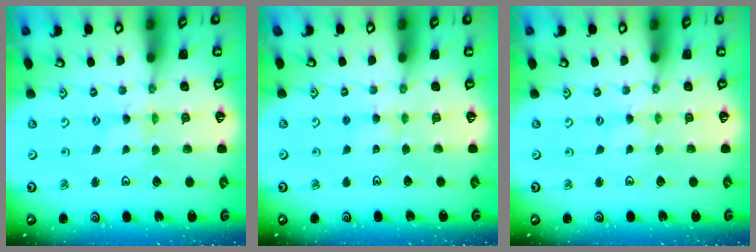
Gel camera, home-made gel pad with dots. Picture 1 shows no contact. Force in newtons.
{"total": 3.5, "press": 3.5, "slide": 0.5}
{"total": 1.1, "press": 1.1, "slide": 0.2}